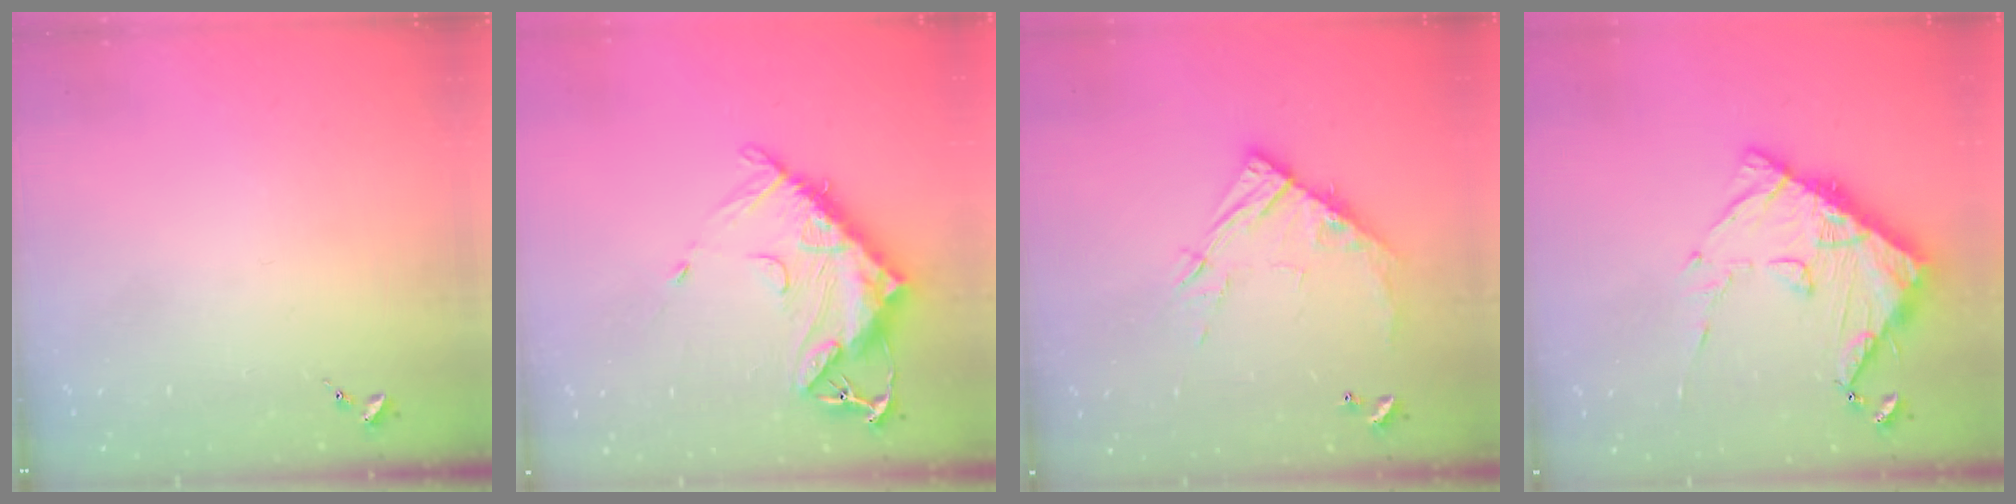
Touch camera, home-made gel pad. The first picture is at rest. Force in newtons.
{"total": 14.5, "press": 14.4, "slide": 1.4}
{"total": 12.4, "press": 12.3, "slide": 1.2}
{"total": 14.1, "press": 14.0, "slide": 1.6}